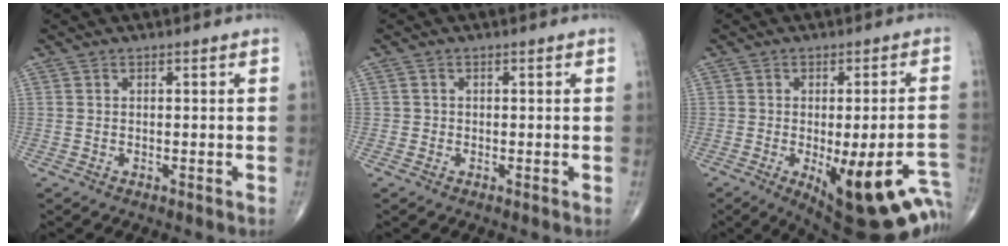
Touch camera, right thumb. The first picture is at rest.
{"total": 0.8, "force": [-0.2, 0.7, -0.1], "torque": [0.004, 0.005, -0.006]}
{"total": 22.3, "force": [-9.2, 7.7, 18.9], "torque": [-0.178, 0.015, -0.105]}